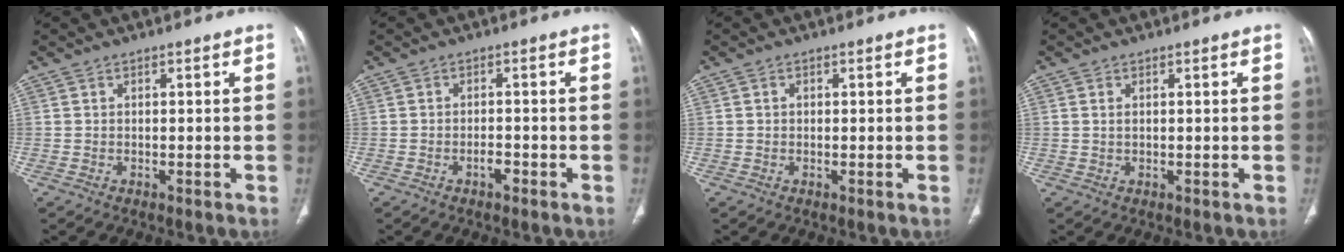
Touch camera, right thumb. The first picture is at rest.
{"total": 1.8, "force": [-1.1, 0.8, 1.2], "torque": [-0.021, 0.007, -0.018]}
{"total": 0.7, "force": [0.1, 0.7, 0.3], "torque": [-0.003, 0.002, 0.001]}
{"total": 1.0, "force": [0.3, 0.5, 0.7], "torque": [-0.017, 0.000, 0.009]}